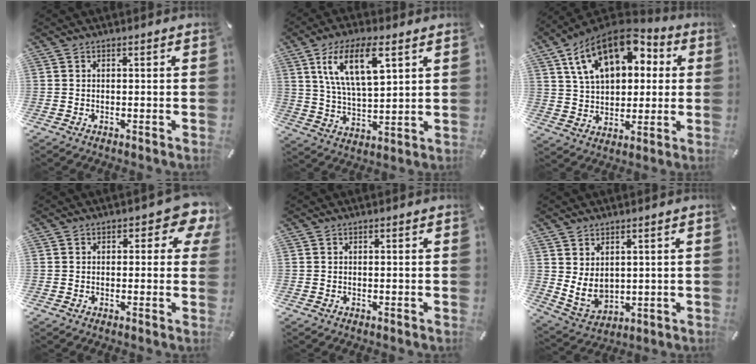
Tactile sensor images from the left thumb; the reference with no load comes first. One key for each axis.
{"total": 13.7, "fx": 6.8, "fy": 5.8, "fz": 10.4, "tx": -0.211, "ty": -0.009, "tz": 0.118}
{"total": 17.9, "fx": 8.1, "fy": 11.8, "fz": 10.8, "tx": -0.199, "ty": -0.028, "tz": 0.145}
{"total": 6.2, "fx": 2.8, "fy": 3.5, "fz": 4.2, "tx": -0.038, "ty": -0.010, "tz": 0.042}
{"total": 0.0}
{"total": 6.7, "fx": 2.4, "fy": 5.2, "fz": 3.3, "tx": -0.078, "ty": -0.025, "tz": 0.044}